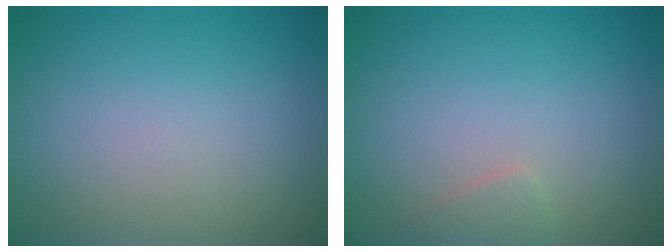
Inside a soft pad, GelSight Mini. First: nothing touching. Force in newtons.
{"total": 1.0, "press": 1.0, "slide": 0.1}